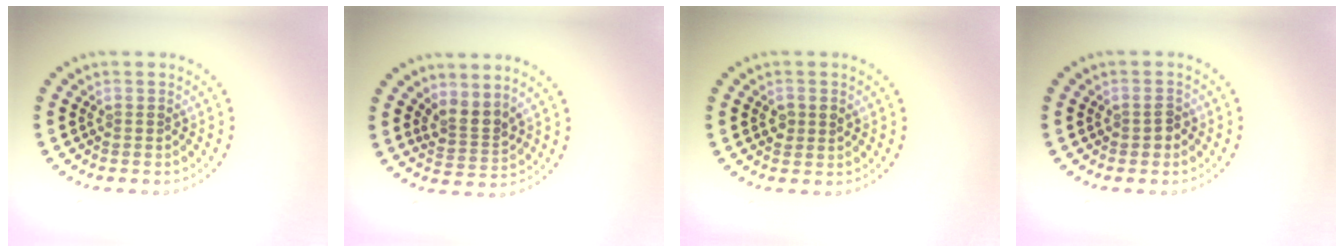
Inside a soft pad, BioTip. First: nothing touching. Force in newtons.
{"total": 2.5, "press": 1.8, "slide": 1.7}
{"total": 1.5, "press": 1.5, "slide": 0.0}
{"total": 1.4, "press": 1.4, "slide": 0.1}